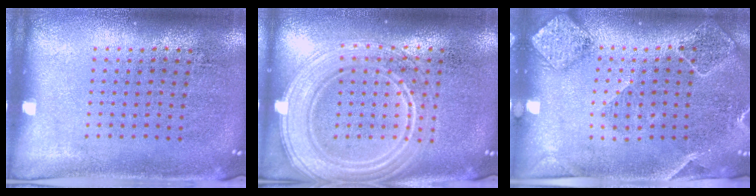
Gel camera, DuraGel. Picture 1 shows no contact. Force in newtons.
{"total": 3.8, "press": 3.7, "slide": 0.6}
{"total": 1.8, "press": 1.7, "slide": 0.5}